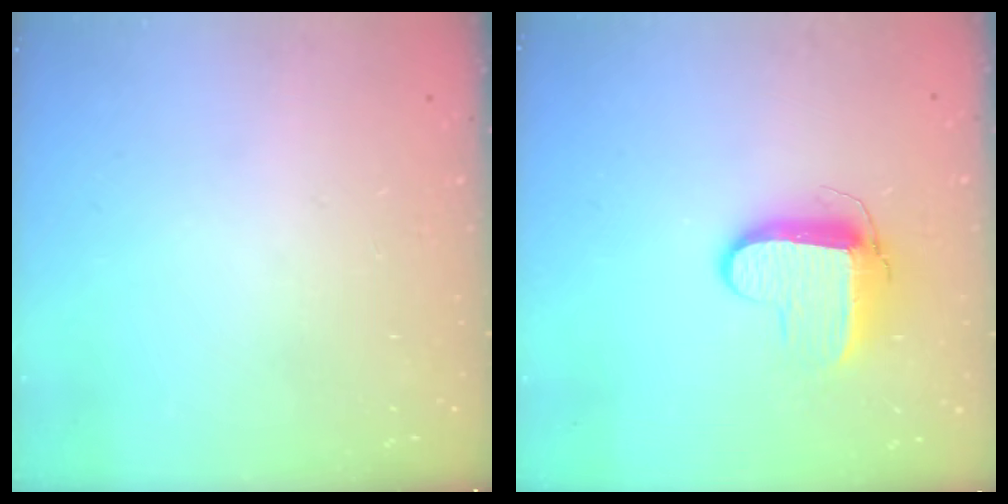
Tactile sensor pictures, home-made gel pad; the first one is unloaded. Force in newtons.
{"total": 8.9, "press": 8.9, "slide": 0.9}